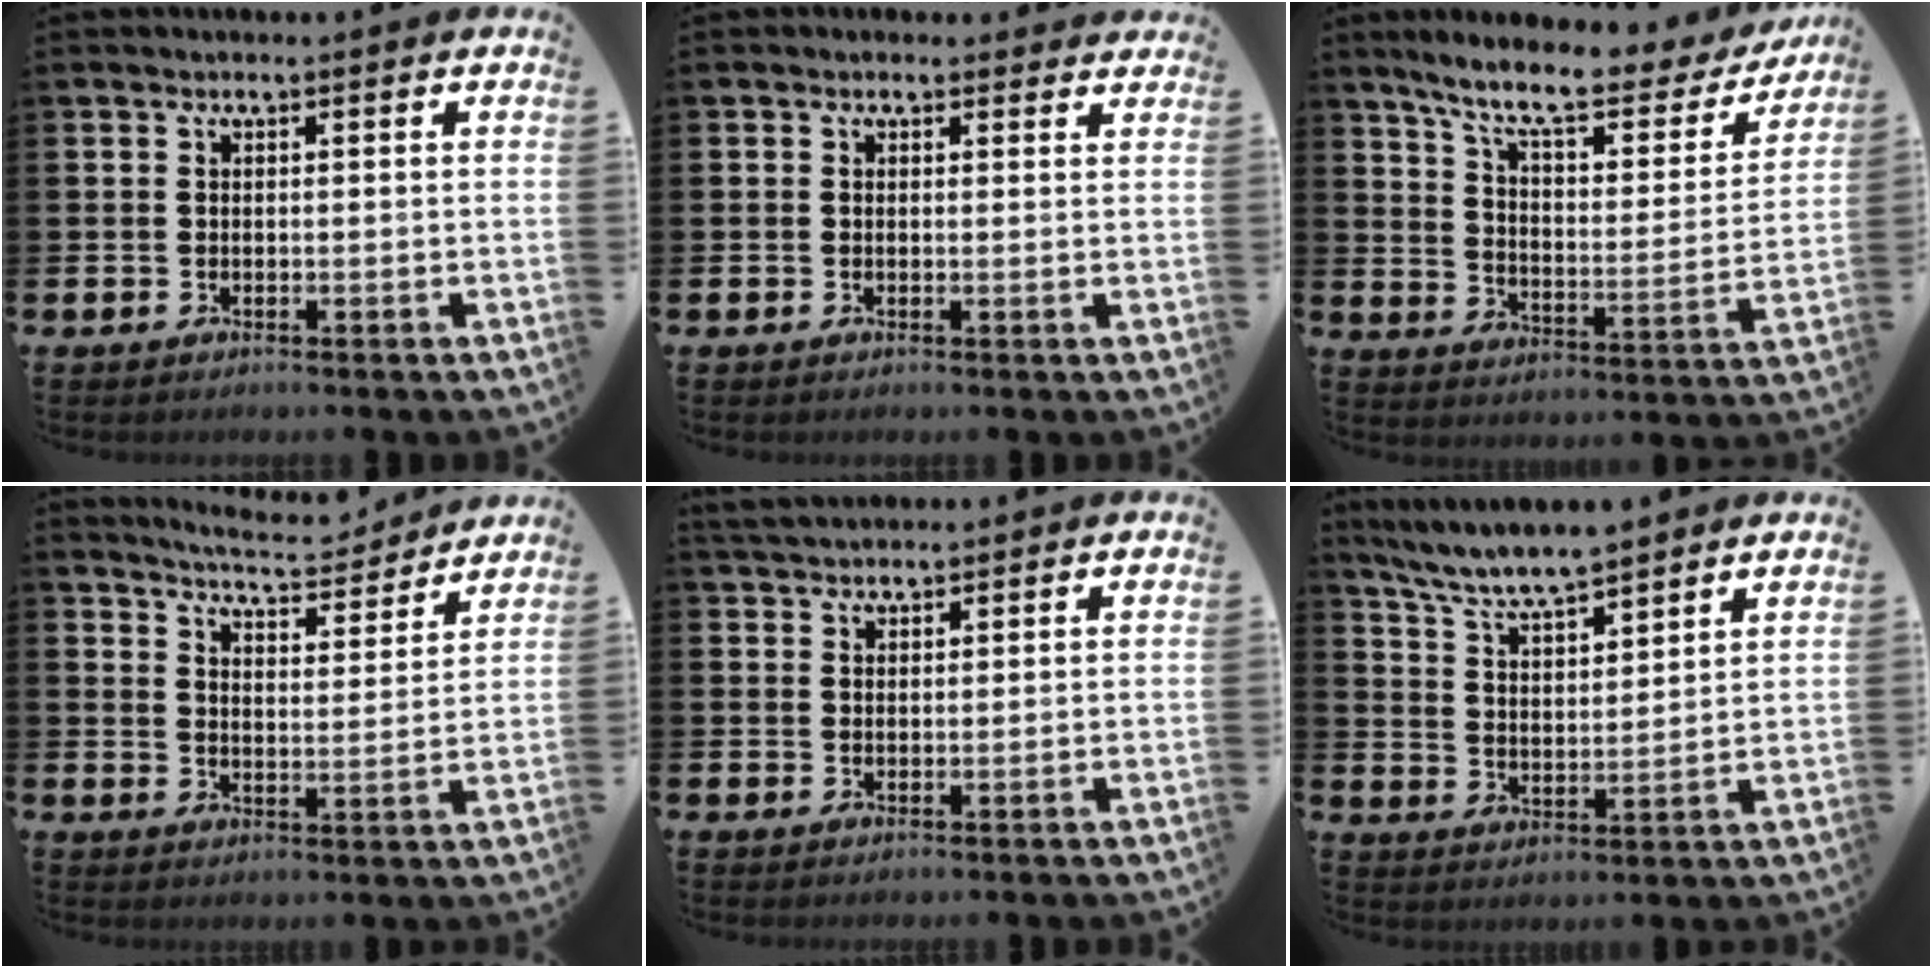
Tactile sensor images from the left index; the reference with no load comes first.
{"total": 0.9, "force": [0.7, 0.5, 0.1], "torque": [0.009, 0.002, 0.010]}
{"total": 9.4, "force": [7.9, 2.2, 4.5], "torque": [-0.115, -0.049, 0.131]}
{"total": 5.8, "force": [5.7, 0.3, 0.8], "torque": [-0.035, -0.042, 0.099]}
{"total": 2.7, "force": [2.6, 0.6, 0.4], "torque": [-0.010, -0.006, 0.048]}
{"total": 6.9, "force": [6.6, 0.7, 2.0], "torque": [-0.065, -0.037, 0.117]}